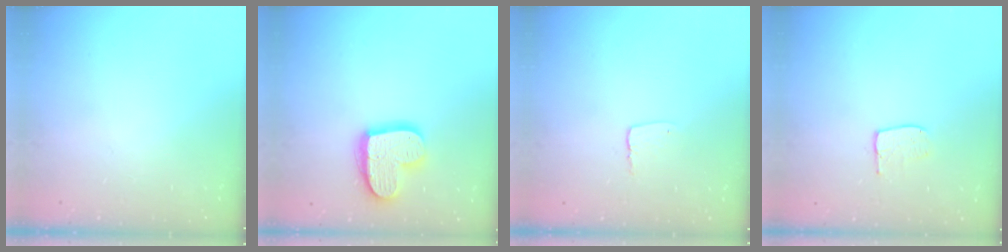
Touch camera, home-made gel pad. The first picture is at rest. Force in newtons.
{"total": 16.2, "press": 16.1, "slide": 1.5}
{"total": 3.6, "press": 3.6, "slide": 0.3}
{"total": 6.3, "press": 6.3, "slide": 0.4}